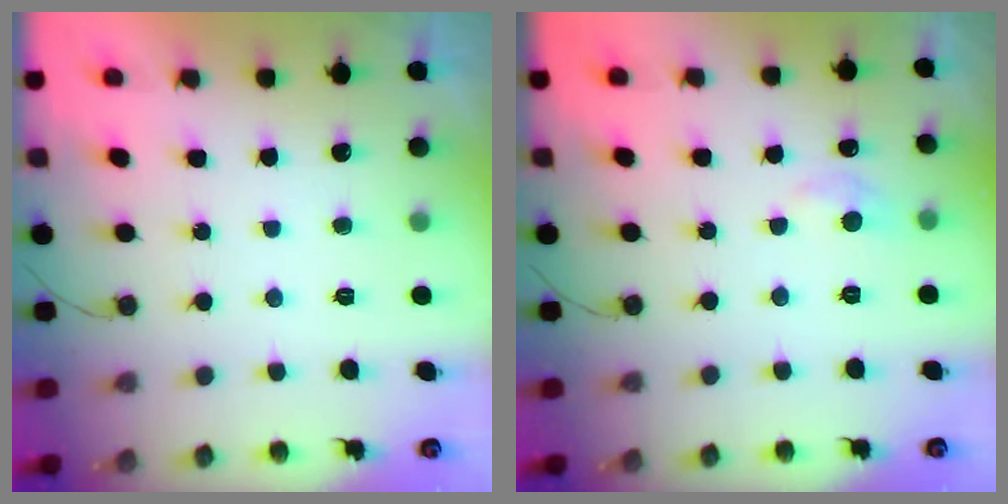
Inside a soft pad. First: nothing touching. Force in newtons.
{"total": 5.7, "press": 5.6, "slide": 0.8}